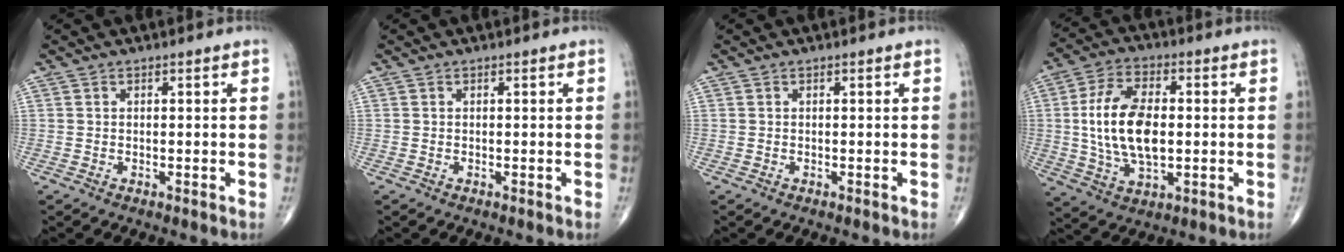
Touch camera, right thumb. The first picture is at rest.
{"total": 0.0}
{"total": 0.0}
{"total": 14.9, "force": [0.3, 7.9, 12.6], "torque": [-0.238, 0.003, 0.006]}